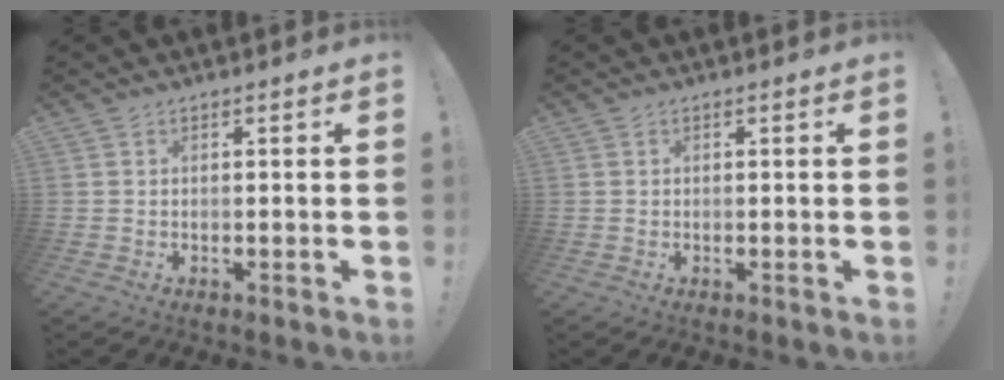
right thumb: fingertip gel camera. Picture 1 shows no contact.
{"total": 0.0}